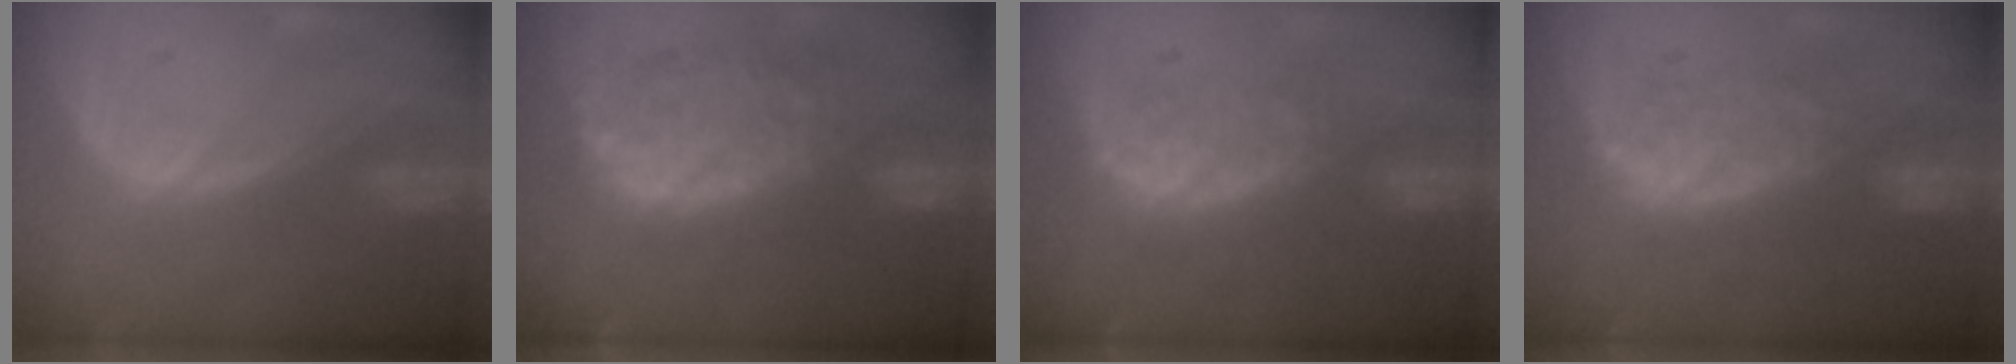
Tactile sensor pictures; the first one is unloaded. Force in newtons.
{"total": 10.2, "press": 9.7, "slide": 3.2}
{"total": 8.1, "press": 7.2, "slide": 3.7}
{"total": 7.6, "press": 7.5, "slide": 1.0}